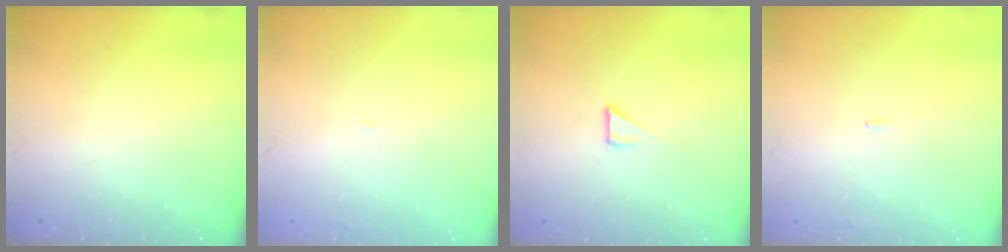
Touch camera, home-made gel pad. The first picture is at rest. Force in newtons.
{"total": 1.2, "press": 1.2, "slide": 0.1}
{"total": 3.5, "press": 3.5, "slide": 0.2}
{"total": 2.3, "press": 2.3, "slide": 0.2}